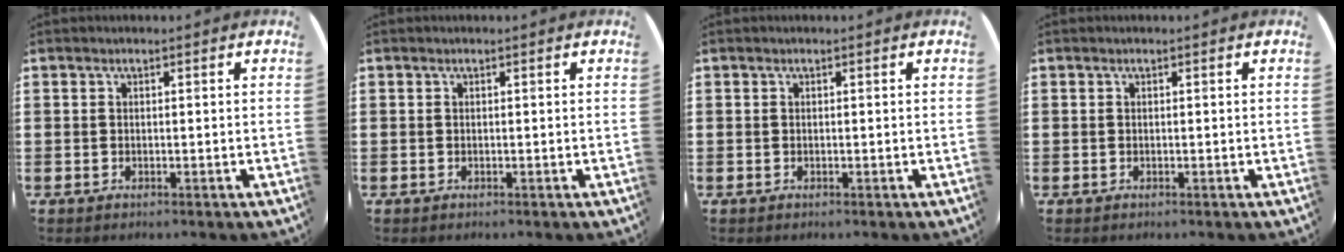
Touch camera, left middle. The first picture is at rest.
{"total": 0.0}
{"total": 0.0}
{"total": 0.0}